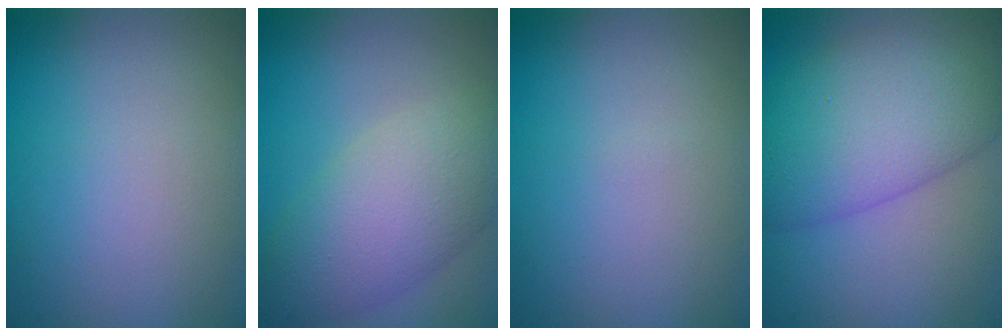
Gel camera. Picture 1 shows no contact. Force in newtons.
{"total": 6.3, "press": 6.3, "slide": 0.4}
{"total": 0.0}
{"total": 9.6, "press": 9.6, "slide": 0.4}